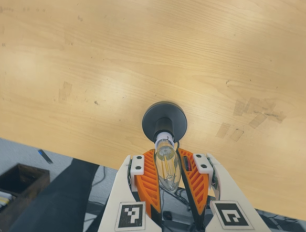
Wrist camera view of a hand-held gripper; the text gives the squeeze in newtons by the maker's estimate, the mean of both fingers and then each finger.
{"total": 13.7, "left": 14.0, "right": 13.4}